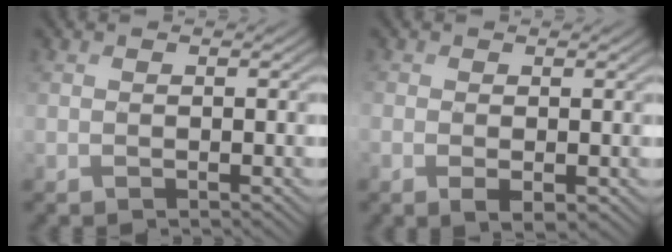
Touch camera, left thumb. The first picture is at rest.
{"total": 1.5, "force": [-0.5, 0.7, 1.2], "torque": [-0.021, -0.009, -0.008]}